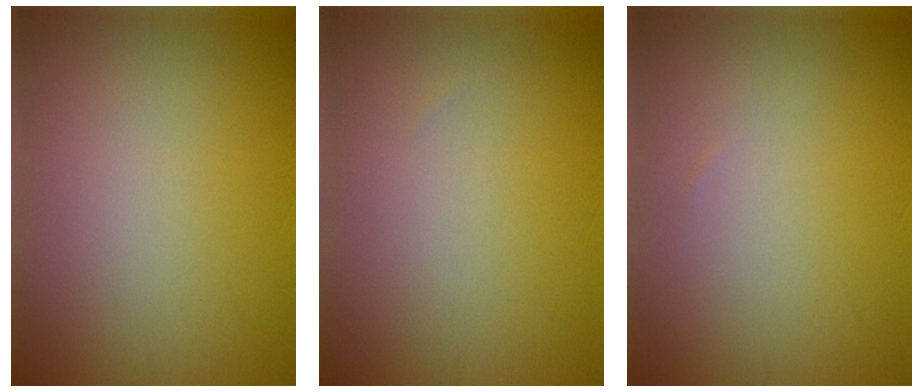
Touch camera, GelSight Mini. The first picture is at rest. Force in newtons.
{"total": 0.0}
{"total": 0.0}